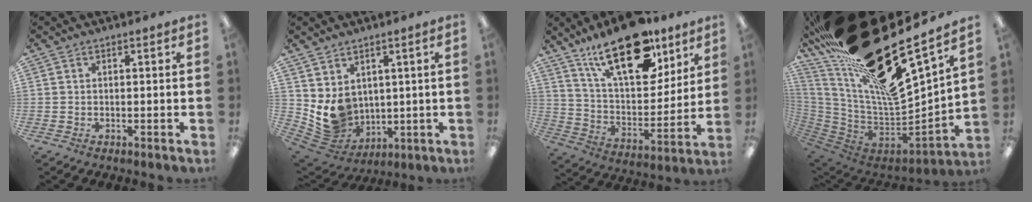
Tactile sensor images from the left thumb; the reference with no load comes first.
{"total": 8.4, "force": [3.4, 7.1, 2.9], "torque": [-0.075, -0.038, 0.075]}
{"total": 23.3, "force": [15.1, 10.3, 14.5], "torque": [-0.233, -0.082, 0.263]}
{"total": 31.6, "force": [20.5, 9.5, 22.1], "torque": [-0.326, -0.168, 0.365]}